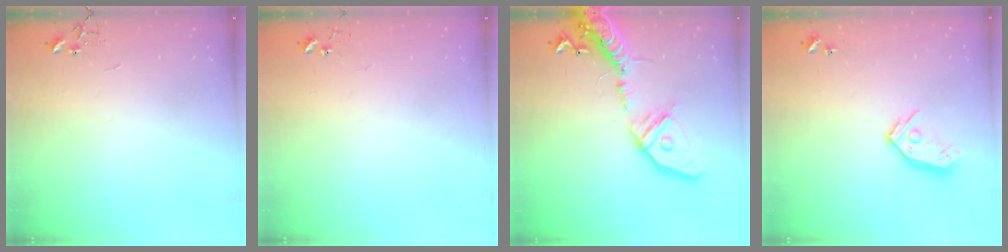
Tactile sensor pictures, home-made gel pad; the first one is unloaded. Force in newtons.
{"total": 4.8, "press": 4.8, "slide": 0.2}
{"total": 19.7, "press": 19.4, "slide": 3.9}
{"total": 11.0, "press": 10.9, "slide": 1.2}